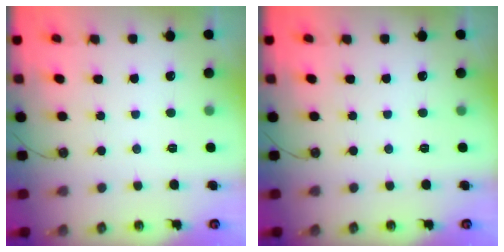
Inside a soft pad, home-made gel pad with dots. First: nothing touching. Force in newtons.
{"total": 0.0}